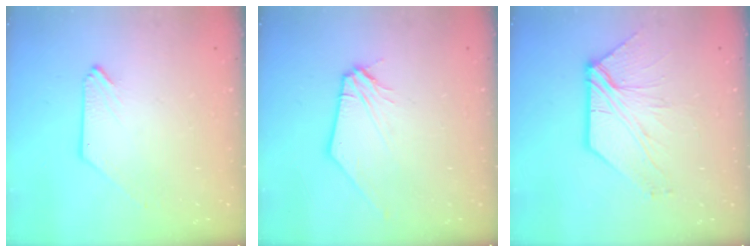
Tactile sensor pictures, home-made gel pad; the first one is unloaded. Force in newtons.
{"total": 2.4, "press": 2.3, "slide": 0.4}
{"total": 7.3, "press": 7.3, "slide": 0.3}